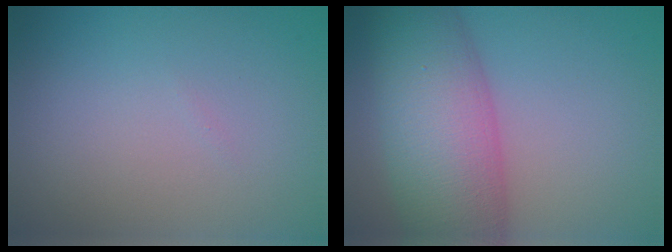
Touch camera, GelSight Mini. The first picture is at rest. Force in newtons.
{"total": 11.0, "press": 11.0, "slide": 0.3}